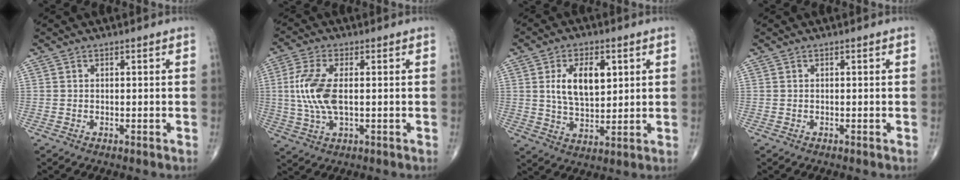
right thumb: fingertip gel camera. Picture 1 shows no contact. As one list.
[{"total": 9.5, "force": [0.5, 4.3, 8.5], "torque": [-0.199, -0.002, 0.012]}, {"total": 10.4, "force": [2.8, 5.7, 8.3], "torque": [-0.123, -0.013, 0.054]}, {"total": 0.0}]